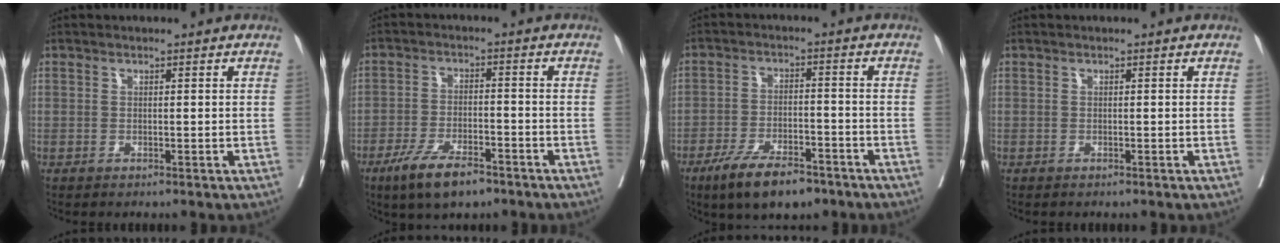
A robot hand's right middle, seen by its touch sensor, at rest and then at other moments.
{"total": 8.0, "force": [-5.5, 2.3, 5.3], "torque": [-0.101, -0.009, -0.094]}
{"total": 9.5, "force": [-6.8, 3.1, 5.9], "torque": [-0.102, -0.008, -0.114]}
{"total": 0.0}